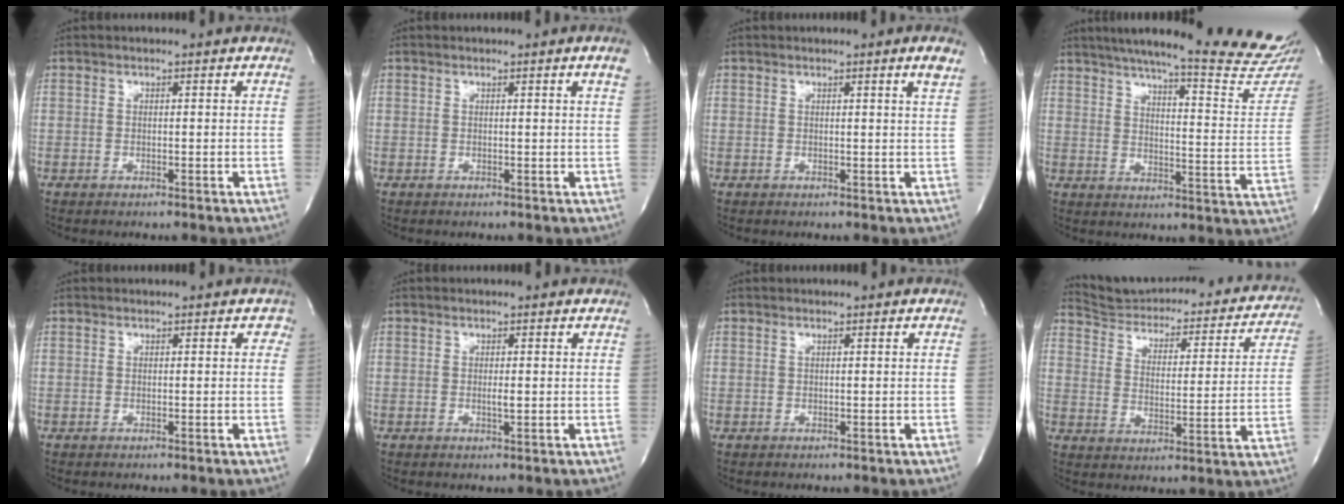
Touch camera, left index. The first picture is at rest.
{"total": 1.3, "force": [0.9, -0.4, 0.9], "torque": [-0.019, -0.007, 0.009]}
{"total": 1.8, "force": [1.2, -0.6, 1.2], "torque": [-0.023, -0.012, 0.013]}
{"total": 27.4, "force": [24.1, 0.9, 13.0], "torque": [-0.195, -0.085, 0.293]}
{"total": 0.8, "force": [0.3, 0.7, 0.2], "torque": [0.011, 0.009, 0.000]}
{"total": 1.0, "force": [0.0, 0.1, 1.0], "torque": [-0.021, -0.001, 0.000]}
{"total": 0.0}
{"total": 22.3, "force": [20.6, 5.9, 6.0], "torque": [-0.075, -0.041, 0.259]}